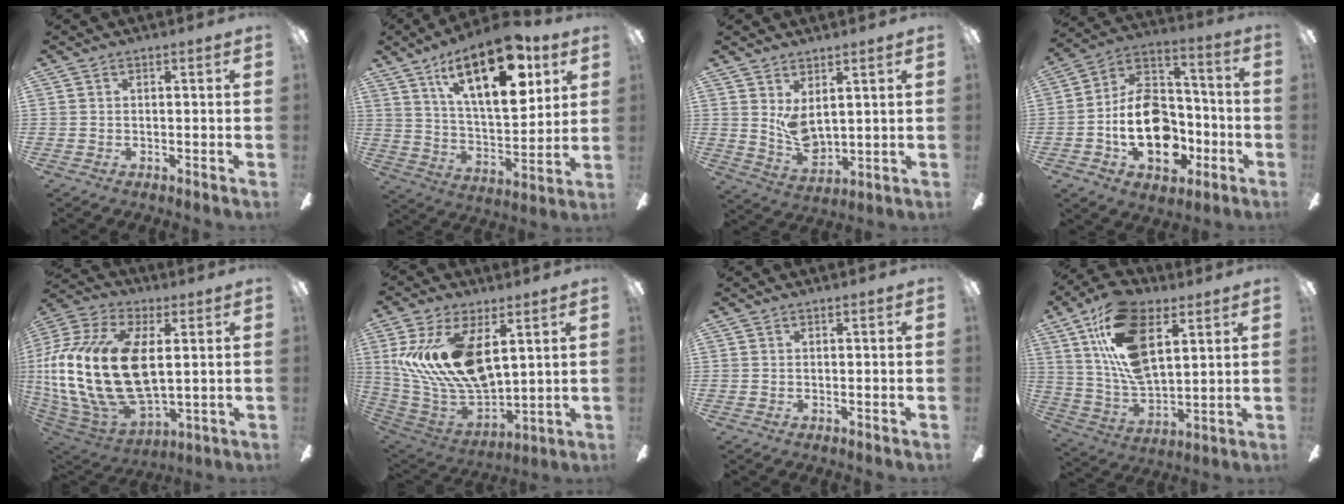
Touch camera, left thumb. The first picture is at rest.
{"total": 23.2, "force": [12.3, 10.1, 16.9], "torque": [-0.260, -0.046, 0.199]}
{"total": 6.6, "force": [3.4, 3.2, 4.8], "torque": [-0.102, -0.025, 0.063]}
{"total": 18.2, "force": [-4.9, 12.8, 12.0], "torque": [-0.211, 0.031, -0.076]}
{"total": 24.6, "force": [2.6, 13.8, 20.2], "torque": [-0.452, -0.007, 0.047]}
{"total": 19.3, "force": [6.9, 10.3, 14.8], "torque": [-0.305, -0.035, 0.122]}
{"total": 0.0}
{"total": 19.8, "force": [9.4, 9.8, 14.4], "torque": [-0.292, -0.022, 0.164]}